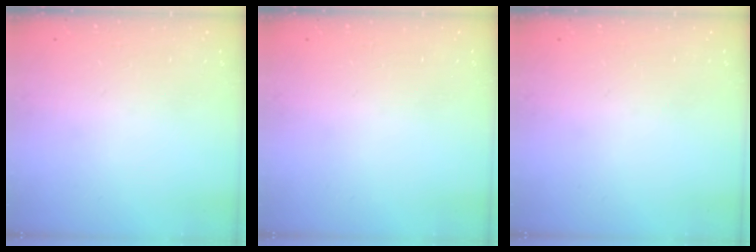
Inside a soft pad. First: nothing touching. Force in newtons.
{"total": 0.0}
{"total": 0.0}